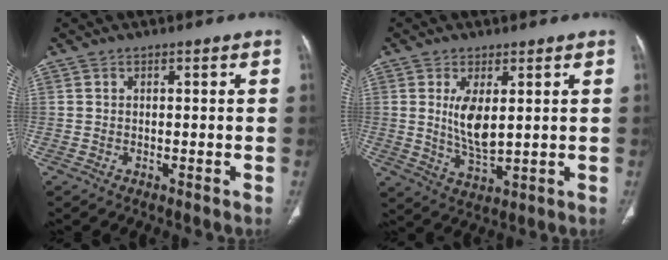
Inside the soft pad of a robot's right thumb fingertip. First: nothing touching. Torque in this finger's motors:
{"motor_torque": [1.85, 1.48, 1.32, -1.06, 0.09]}